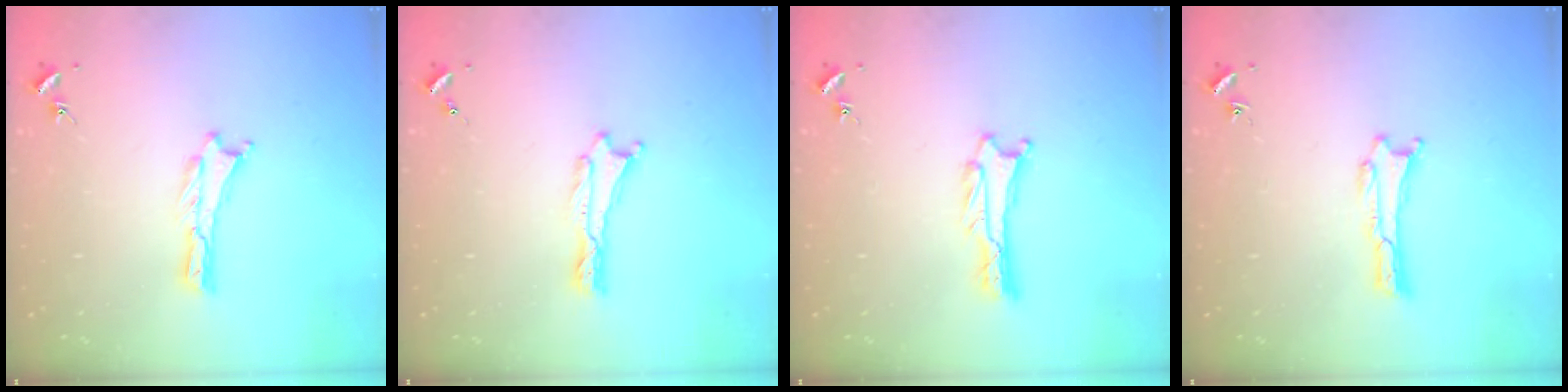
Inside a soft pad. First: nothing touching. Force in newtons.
{"total": 0.0}
{"total": 1.3, "press": 1.3, "slide": 0.0}
{"total": 0.0}